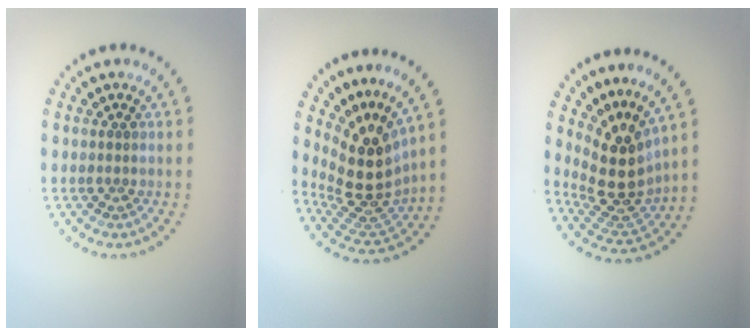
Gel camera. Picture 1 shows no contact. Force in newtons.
{"total": 5.0, "press": 3.6, "slide": 3.5}
{"total": 4.7, "press": 3.8, "slide": 2.8}